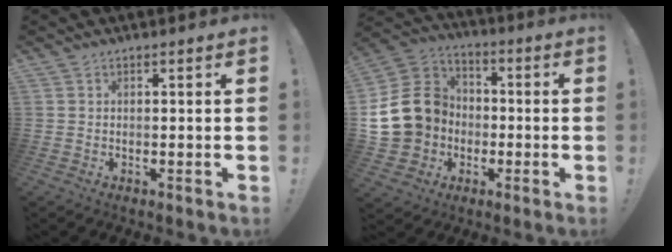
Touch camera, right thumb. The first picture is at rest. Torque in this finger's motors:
{"motor_torque": [0.91, 1.07, 0.41, -0.36, 0.05]}